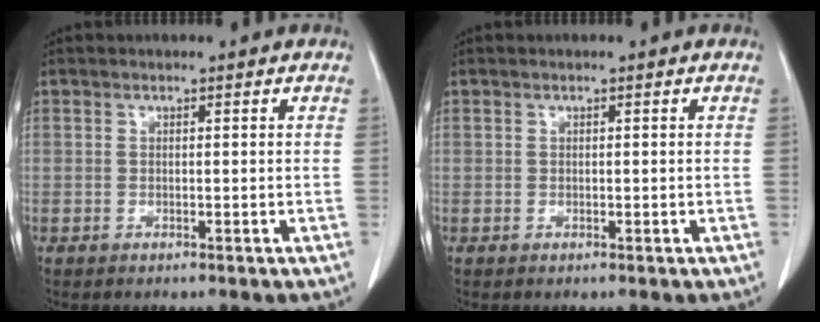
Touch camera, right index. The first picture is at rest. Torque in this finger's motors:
{"motor_torque": [-0.04, 0.03, -0.04, 0.00]}